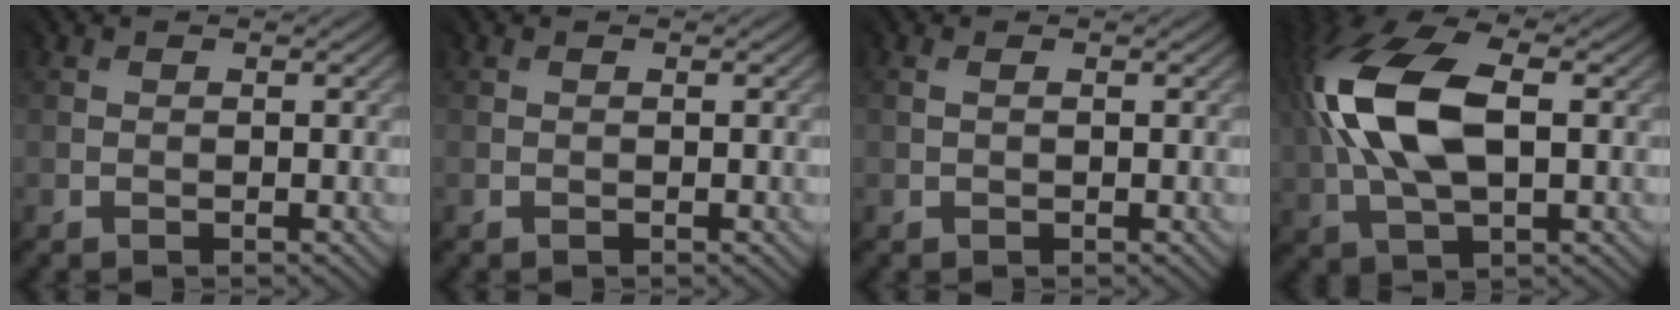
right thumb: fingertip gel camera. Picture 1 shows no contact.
{"total": 0.0}
{"total": 0.6, "force": [0.2, 0.4, 0.4], "torque": [-0.008, 0.000, 0.008]}
{"total": 13.6, "force": [2.1, 7.5, 11.2], "torque": [-0.260, 0.020, 0.034]}